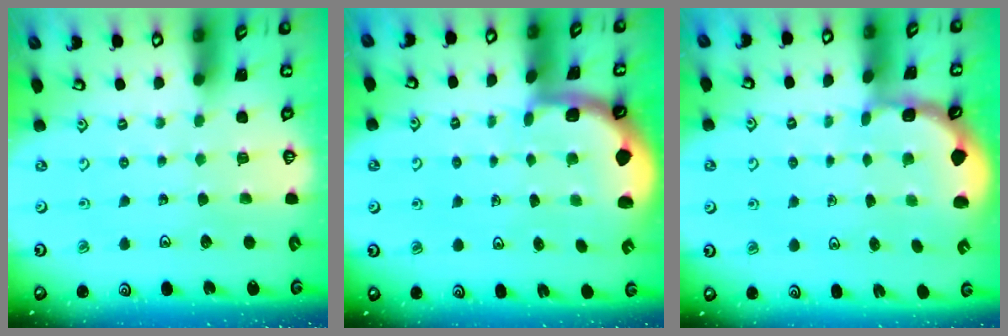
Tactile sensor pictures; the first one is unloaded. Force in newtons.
{"total": 1.5, "press": 1.5, "slide": 0.2}
{"total": 1.6, "press": 1.5, "slide": 0.4}